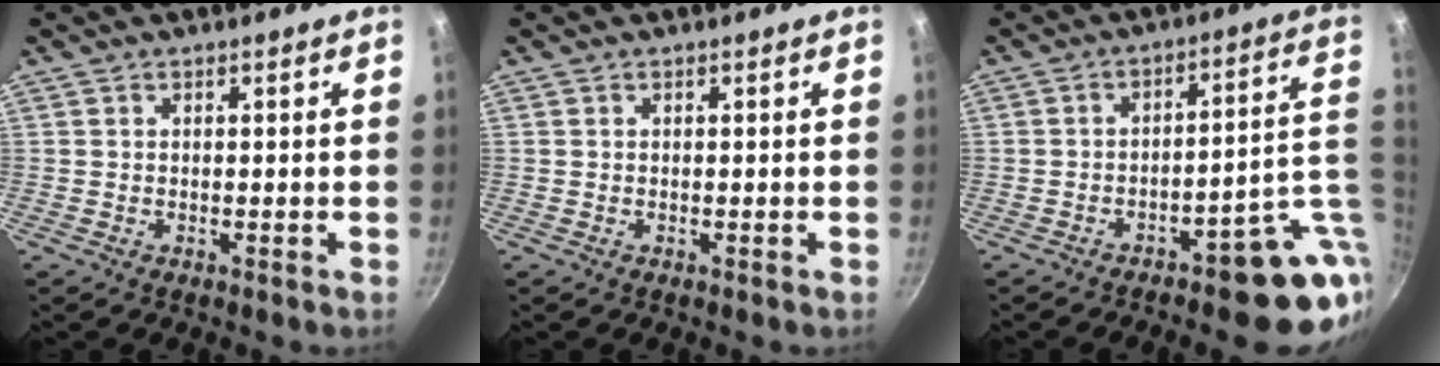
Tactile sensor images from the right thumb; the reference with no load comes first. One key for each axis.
{"total": 0.0}
{"total": 15.1, "fx": -5.0, "fy": 5.9, "fz": 13.0, "tx": -0.099, "ty": 0.034, "tz": -0.060}